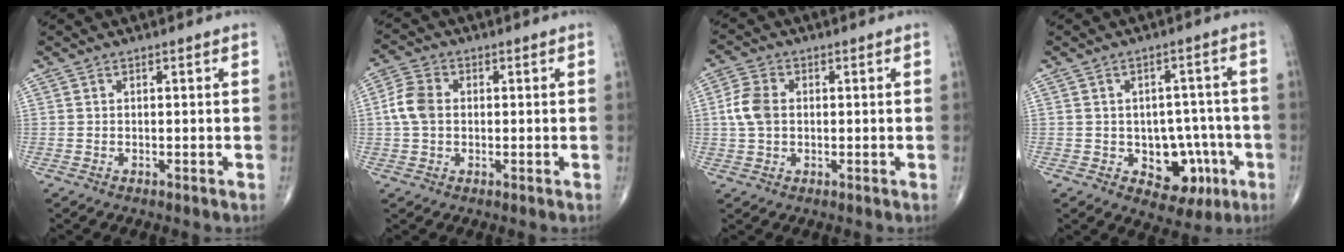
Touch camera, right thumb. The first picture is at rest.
{"total": 5.7, "force": [0.2, 4.2, 3.9], "torque": [-0.084, 0.013, -0.002]}
{"total": 5.6, "force": [0.3, 3.9, 4.0], "torque": [-0.086, 0.008, 0.002]}
{"total": 9.6, "force": [-3.0, 7.0, 5.9], "torque": [-0.029, 0.029, -0.029]}